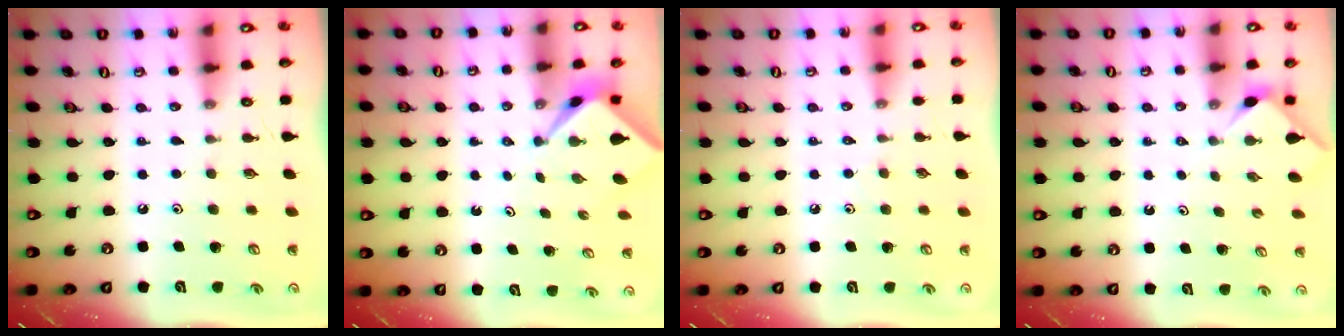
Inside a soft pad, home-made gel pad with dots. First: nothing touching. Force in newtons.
{"total": 1.6, "press": 1.5, "slide": 0.2}
{"total": 2.1, "press": 2.1, "slide": 0.4}
{"total": 2.5, "press": 2.5, "slide": 0.4}